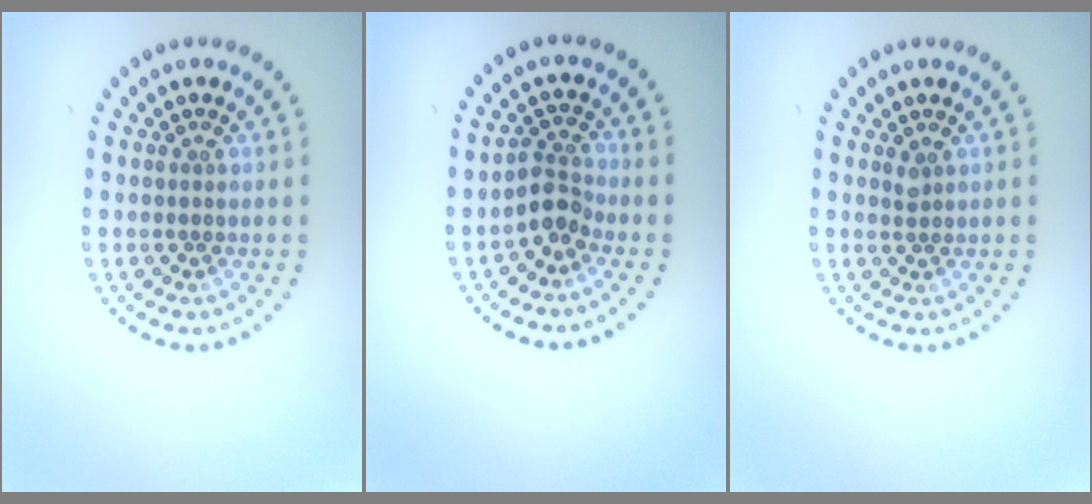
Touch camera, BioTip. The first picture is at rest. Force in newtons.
{"total": 2.3, "press": 1.8, "slide": 1.5}
{"total": 0.8, "press": 0.6, "slide": 0.5}